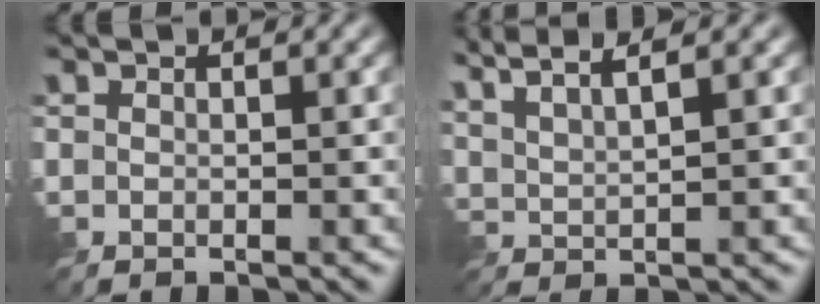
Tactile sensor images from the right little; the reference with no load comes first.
{"total": 5.7, "force": [4.1, 1.4, 3.6], "torque": [-0.057, 0.026, 0.048]}